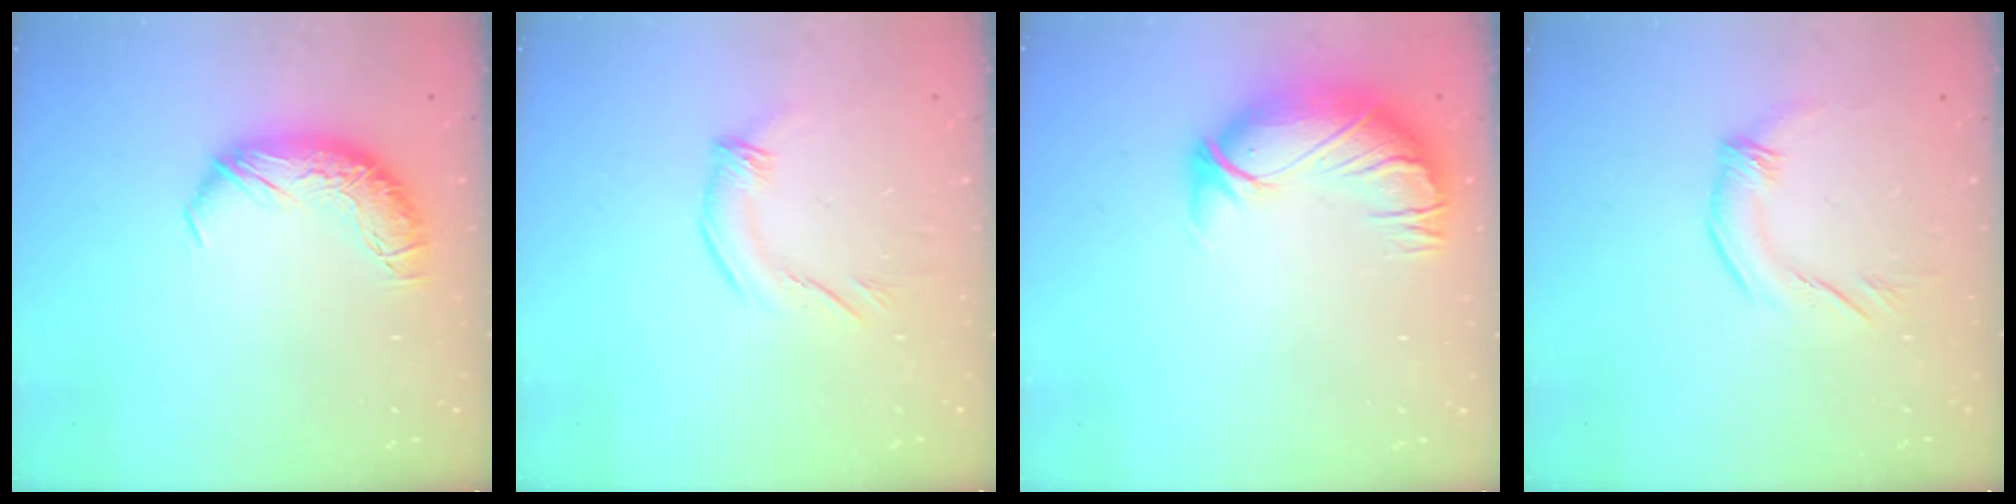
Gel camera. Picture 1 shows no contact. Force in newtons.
{"total": 2.3, "press": 2.3, "slide": 0.6}
{"total": 3.0, "press": 0.3, "slide": 3.0}
{"total": 1.5, "press": 1.2, "slide": 0.8}